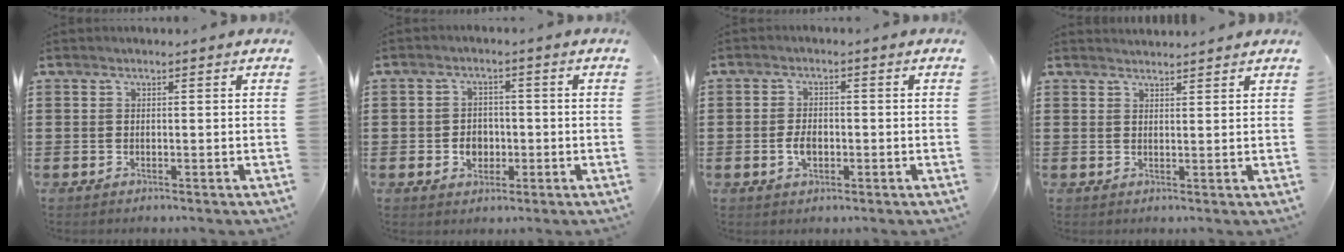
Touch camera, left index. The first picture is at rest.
{"total": 3.2, "force": [-0.7, 2.7, 1.6], "torque": [-0.030, 0.000, -0.017]}
{"total": 2.9, "force": [-0.5, 1.7, 2.3], "torque": [-0.052, 0.000, -0.012]}
{"total": 1.7, "force": [1.7, -0.1, -0.1], "torque": [-0.002, -0.001, 0.034]}